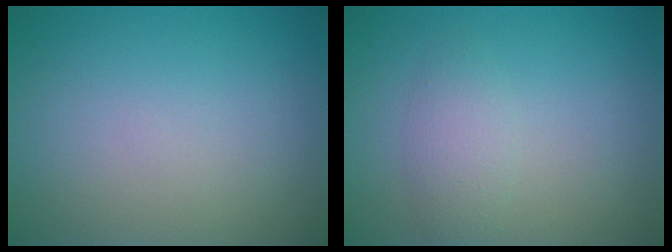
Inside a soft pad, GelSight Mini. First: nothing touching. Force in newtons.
{"total": 2.1, "press": 2.1, "slide": 0.1}